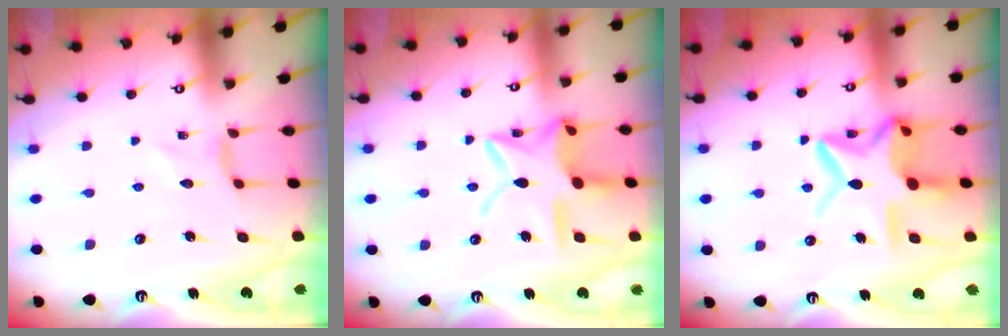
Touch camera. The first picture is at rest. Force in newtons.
{"total": 15.8, "press": 15.8, "slide": 1.1}
{"total": 15.5, "press": 15.4, "slide": 1.2}